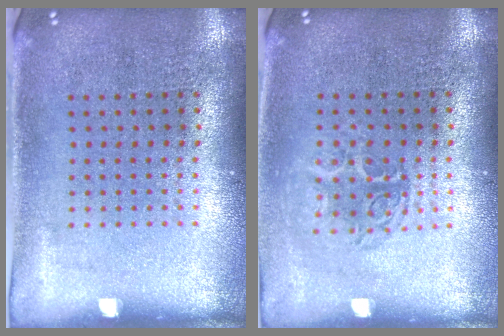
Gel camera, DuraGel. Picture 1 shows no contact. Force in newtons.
{"total": 1.2, "press": 1.1, "slide": 0.4}